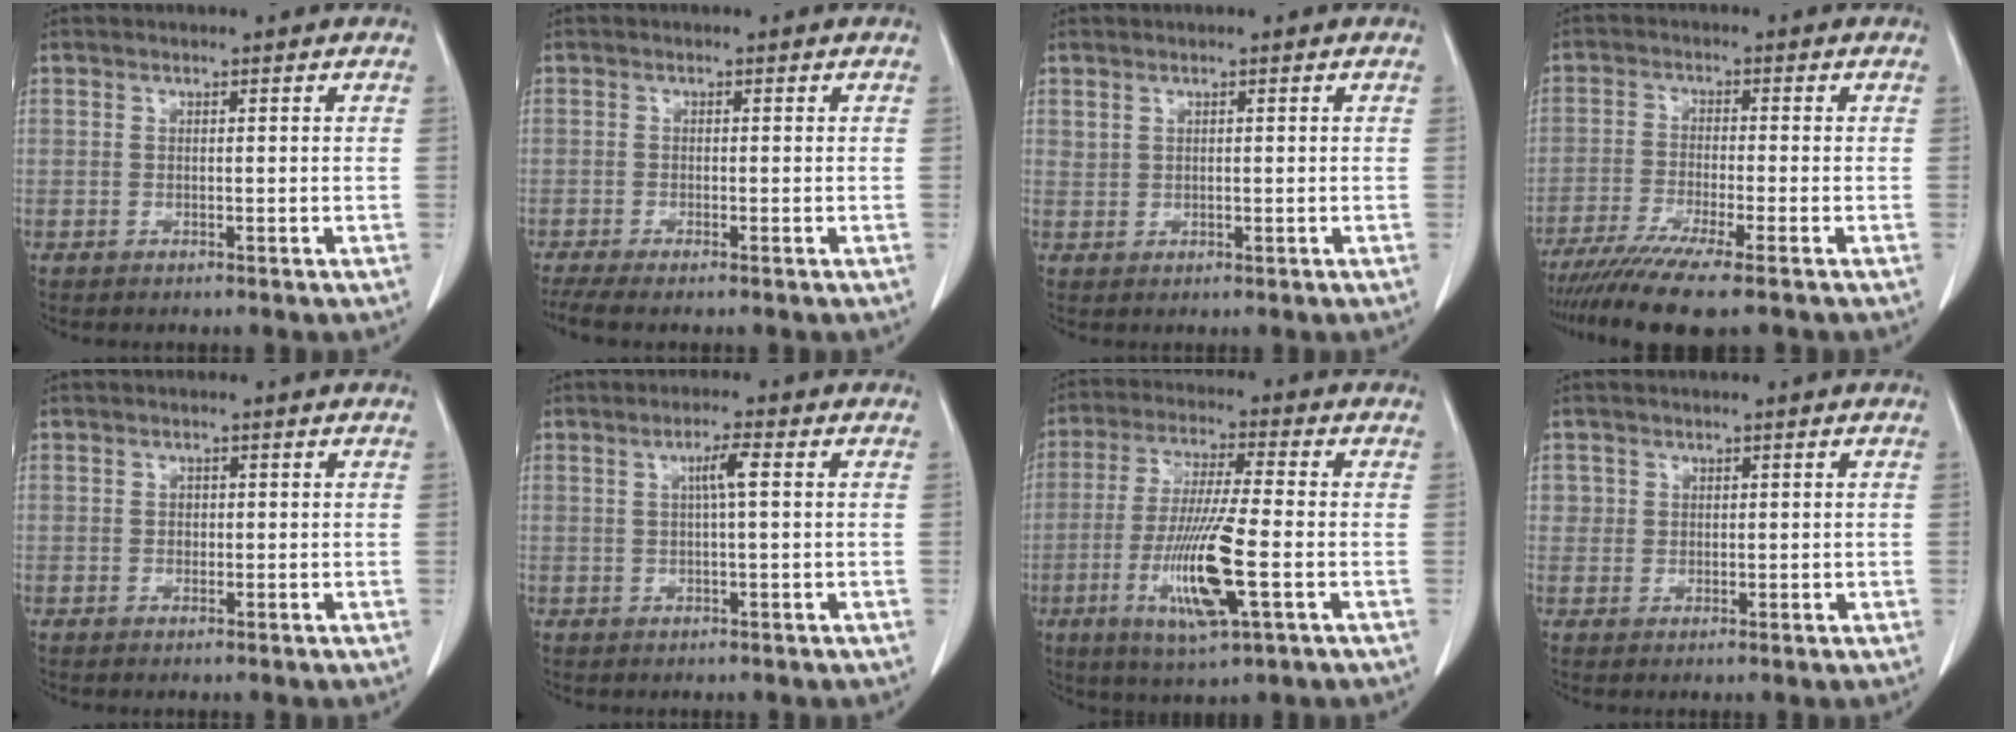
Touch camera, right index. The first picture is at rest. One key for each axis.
{"total": 4.2, "fx": -3.4, "fy": 0.3, "fz": 2.6, "tx": -0.042, "ty": -0.008, "tz": -0.058}
{"total": 0.9, "fx": 0.8, "fy": 0.4, "fz": 0.2, "tx": 0.002, "ty": -0.003, "tz": 0.014}
{"total": 10.0, "fx": -7.7, "fy": -0.5, "fz": 6.3, "tx": -0.101, "ty": -0.024, "tz": -0.125}
{"total": 0.8, "fx": 0.0, "fy": 0.7, "fz": 0.4, "tx": -0.004, "ty": 0.002, "tz": -0.001}
{"total": 2.9, "fx": 0.6, "fy": 0.0, "fz": 2.9, "tx": -0.052, "ty": 0.004, "tz": 0.010}
{"total": 12.8, "fx": -3.7, "fy": 0.8, "fz": 12.2, "tx": -0.244, "ty": -0.020, "tz": -0.069}
{"total": 2.0, "fx": 0.7, "fy": 1.8, "fz": 0.0, "tx": 0.014, "ty": -0.001, "tz": 0.006}